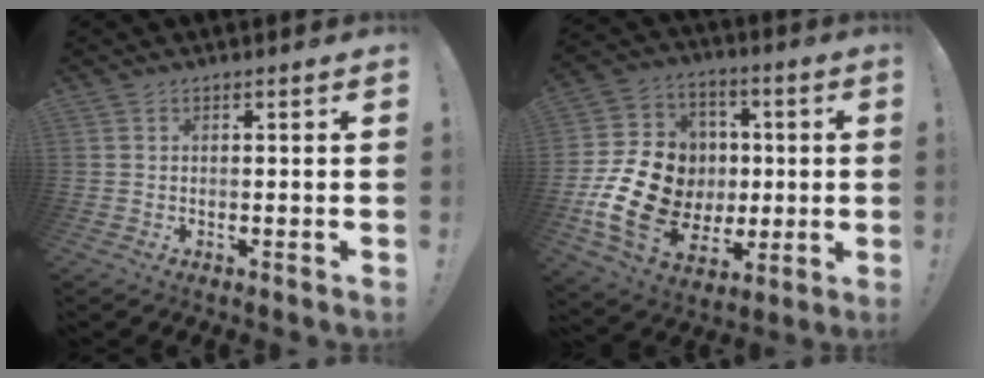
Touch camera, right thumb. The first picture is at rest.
{"total": 21.4, "force": [-2.2, 17.6, 12.0], "torque": [-0.224, 0.016, 0.006]}